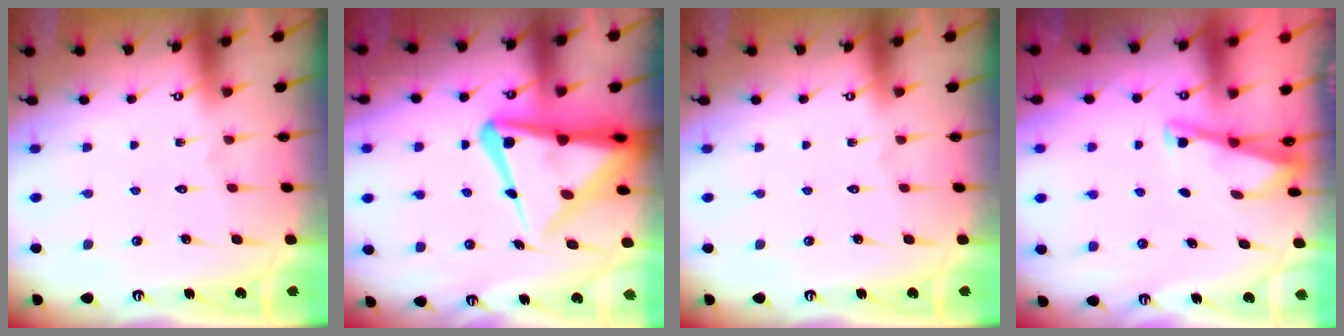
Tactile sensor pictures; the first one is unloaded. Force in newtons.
{"total": 14.6, "press": 14.5, "slide": 1.7}
{"total": 0.0}
{"total": 2.9, "press": 2.9, "slide": 0.3}